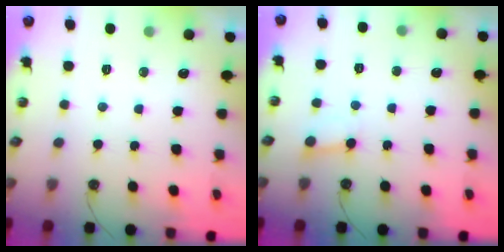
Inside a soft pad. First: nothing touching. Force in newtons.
{"total": 2.6, "press": 2.6, "slide": 0.3}